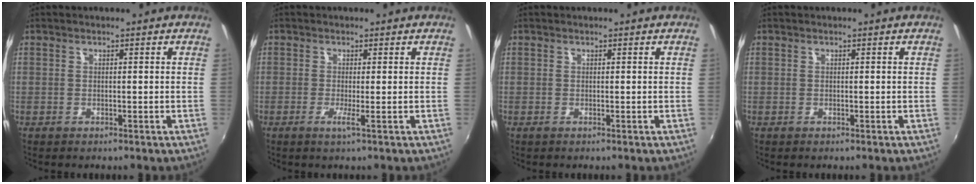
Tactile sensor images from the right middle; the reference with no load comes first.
{"total": 1.5, "force": [-0.3, -0.6, 1.4], "torque": [-0.029, -0.004, -0.008]}
{"total": 0.0}
{"total": 0.0}